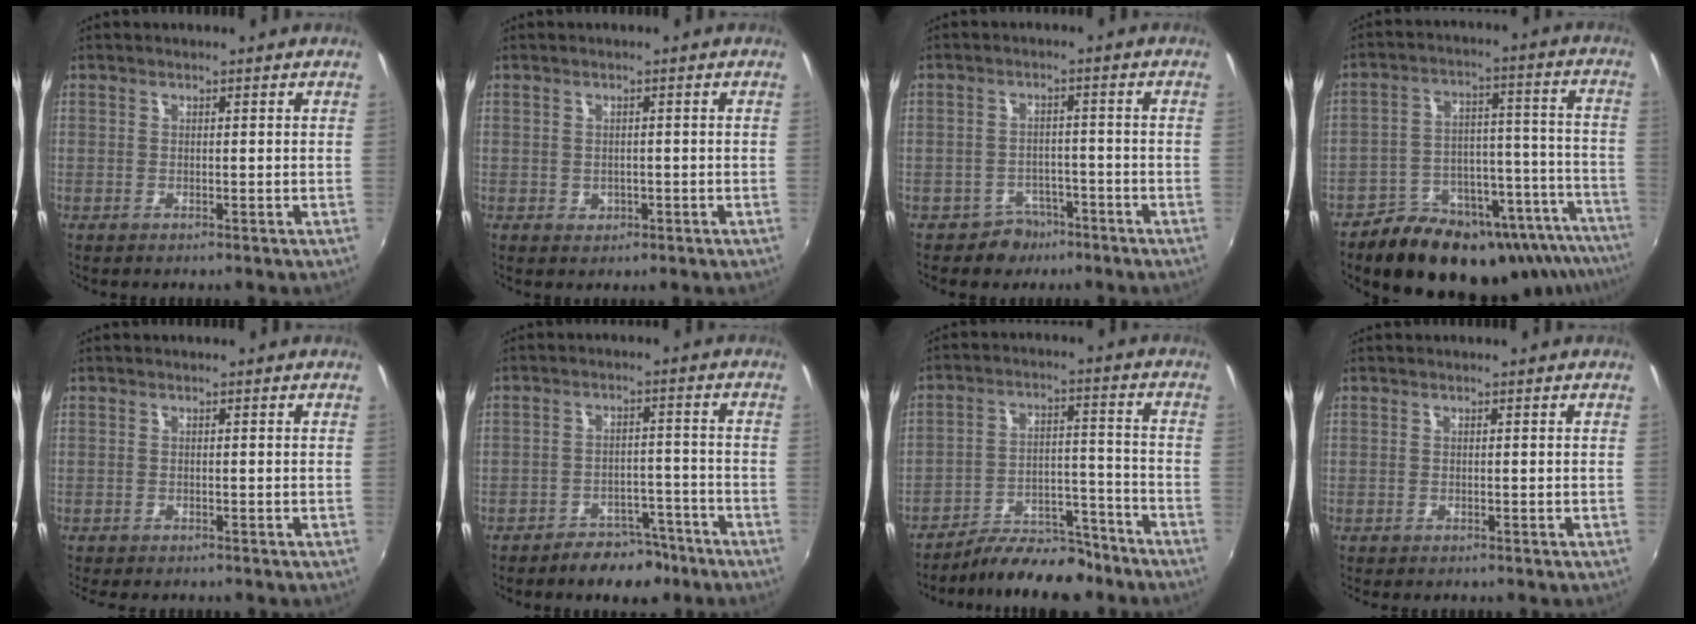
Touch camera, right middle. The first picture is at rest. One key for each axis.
{"total": 1.9, "fx": -0.3, "fy": 1.7, "fz": 0.6, "tx": -0.010, "ty": -0.002, "tz": -0.003}
{"total": 4.6, "fx": -3.2, "fy": 3.3, "fz": 0.1, "tx": -0.009, "ty": 0.017, "tz": -0.047}
{"total": 26.9, "fx": -21.5, "fy": 10.9, "fz": 11.9, "tx": -0.173, "ty": 0.024, "tz": -0.273}
{"total": 2.4, "fx": -2.1, "fy": 0.7, "fz": 0.9, "tx": -0.020, "ty": -0.017, "tz": -0.031}
{"total": 7.6, "fx": -6.0, "fy": 3.8, "fz": 2.7, "tx": -0.053, "ty": 0.021, "tz": -0.076}
{"total": 12.7, "fx": -11.2, "fy": 4.2, "fz": 4.4, "tx": -0.084, "ty": 0.019, "tz": -0.162}
{"total": 0.6, "fx": -0.5, "fy": 0.2, "fz": 0.2, "tx": -0.004, "ty": -0.004, "tz": -0.008}